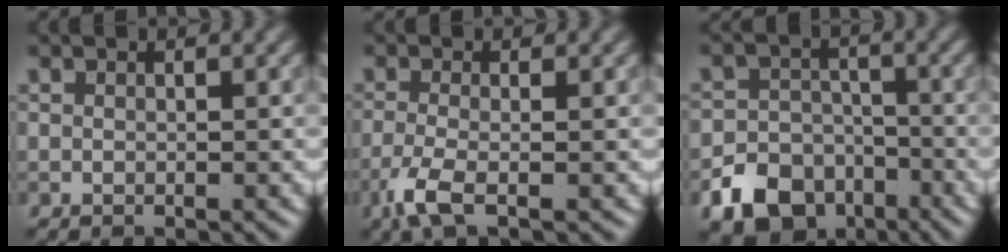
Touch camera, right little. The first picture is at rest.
{"total": 3.3, "force": [-1.6, 0.9, 2.7], "torque": [-0.059, -0.007, -0.045]}
{"total": 7.4, "force": [-4.5, 5.4, 2.4], "torque": [-0.027, -0.009, -0.086]}